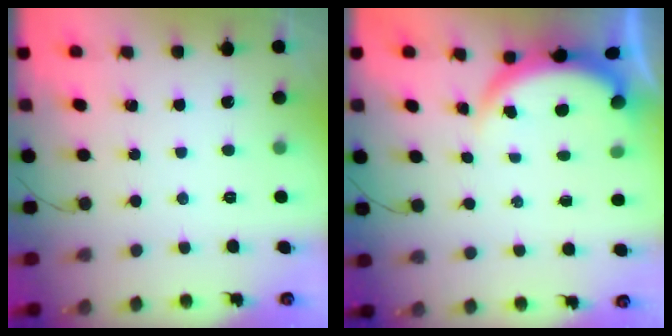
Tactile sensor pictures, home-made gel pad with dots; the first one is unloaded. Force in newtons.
{"total": 3.8, "press": 3.8, "slide": 0.2}